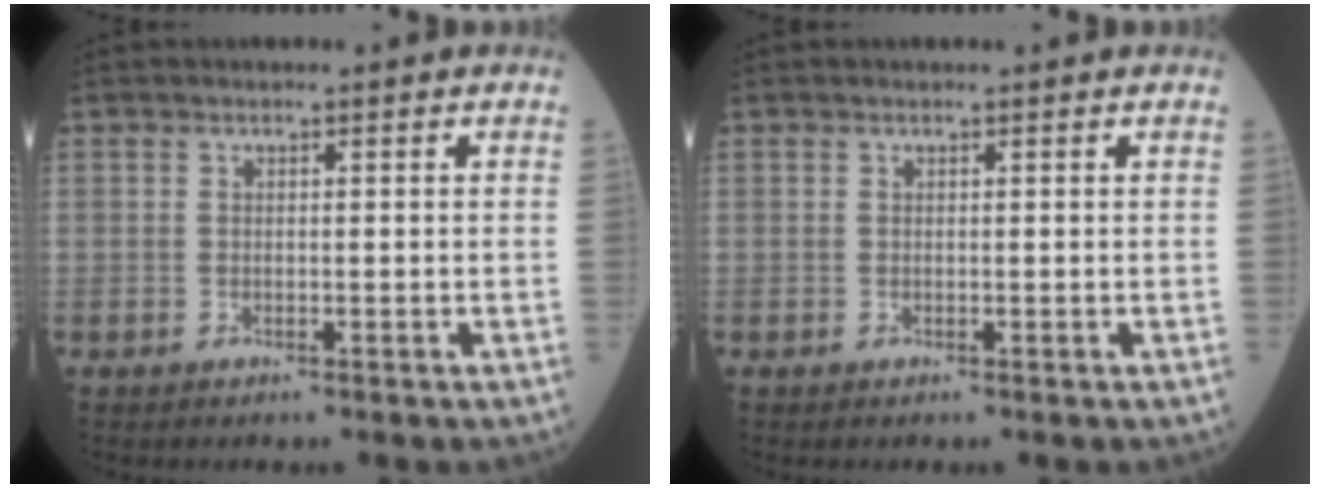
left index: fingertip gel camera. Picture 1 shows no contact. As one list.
[{"total": 0.0}]